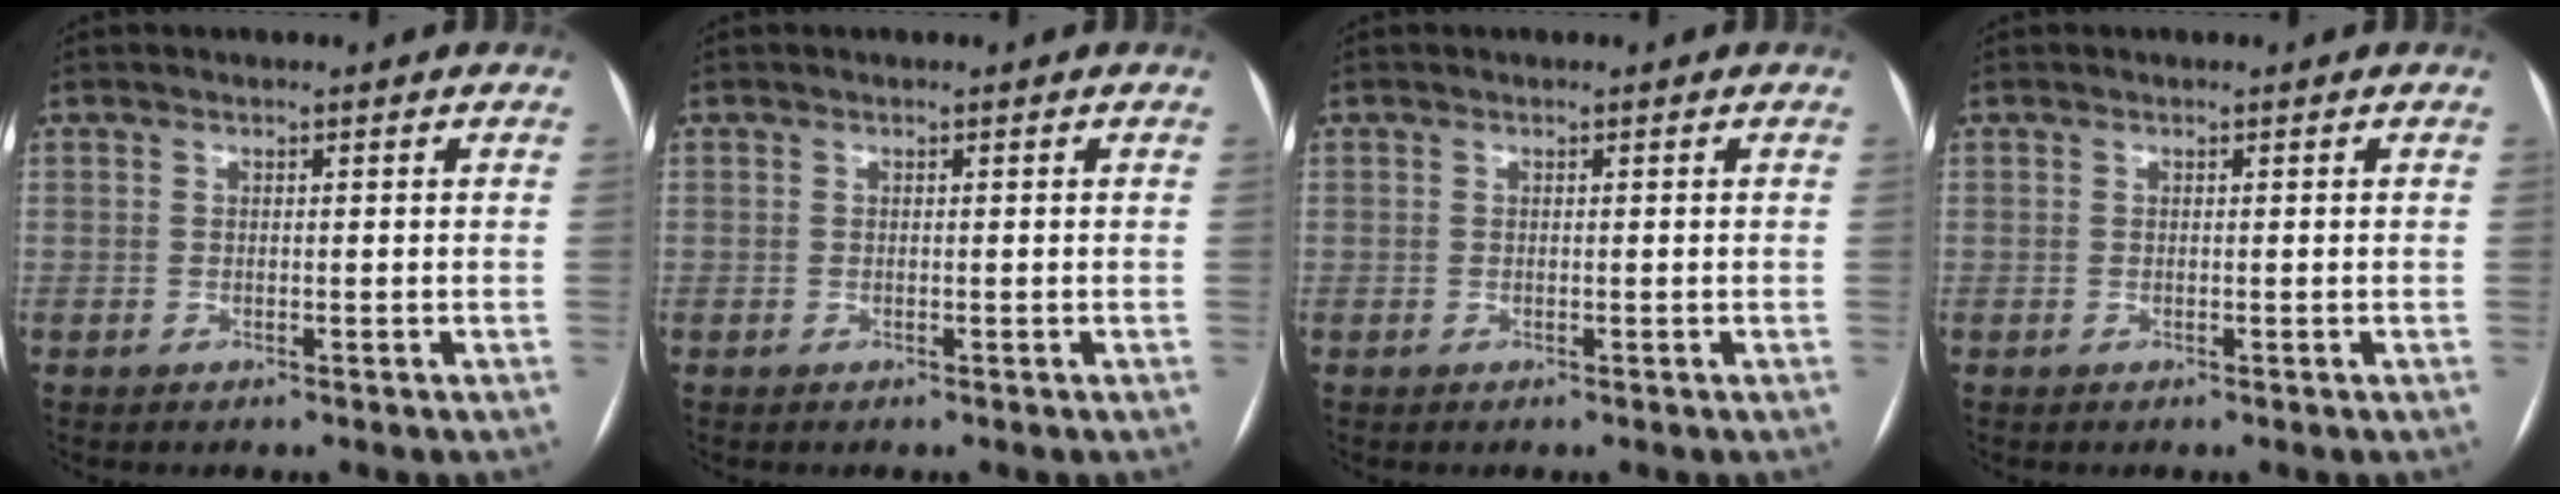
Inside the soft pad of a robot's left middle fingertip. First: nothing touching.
{"total": 0.0}
{"total": 0.0}
{"total": 0.0}